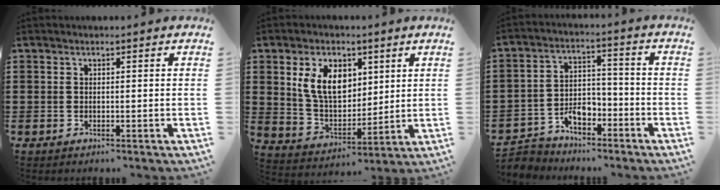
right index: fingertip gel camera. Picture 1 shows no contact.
{"total": 8.9, "force": [3.1, 5.9, 5.9], "torque": [-0.143, 0.009, 0.053]}
{"total": 4.6, "force": [-3.5, 2.7, 1.3], "torque": [-0.037, 0.009, -0.071]}